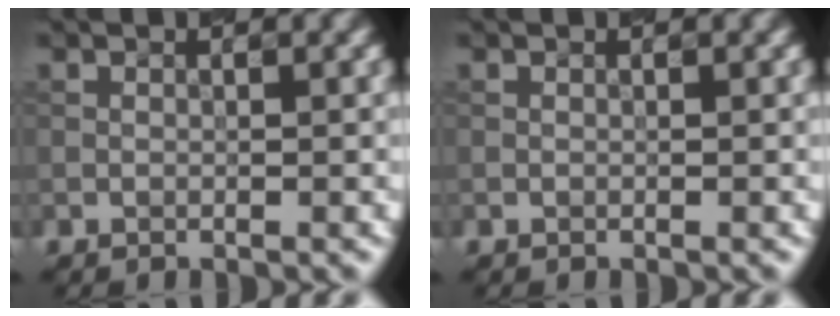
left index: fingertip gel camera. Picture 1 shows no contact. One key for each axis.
{"total": 0.0}